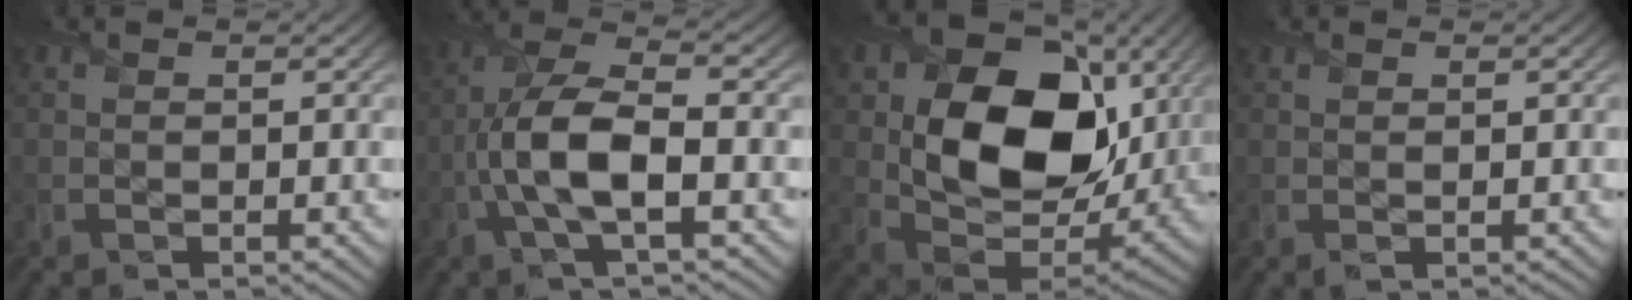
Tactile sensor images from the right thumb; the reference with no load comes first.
{"total": 8.5, "force": [-2.2, 3.0, 7.6], "torque": [-0.163, 0.009, -0.051]}
{"total": 16.1, "force": [3.2, 11.7, 10.6], "torque": [-0.186, -0.012, 0.060]}
{"total": 0.0}